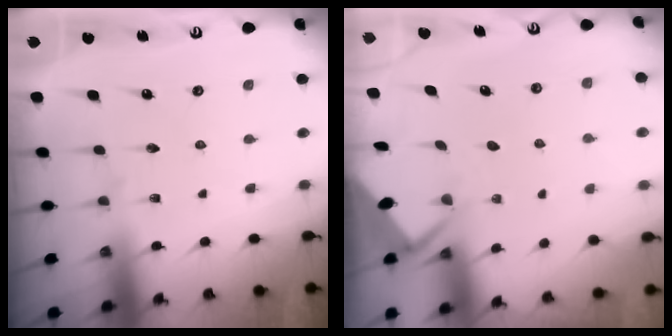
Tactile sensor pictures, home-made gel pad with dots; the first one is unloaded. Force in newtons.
{"total": 2.8, "press": 2.8, "slide": 0.4}